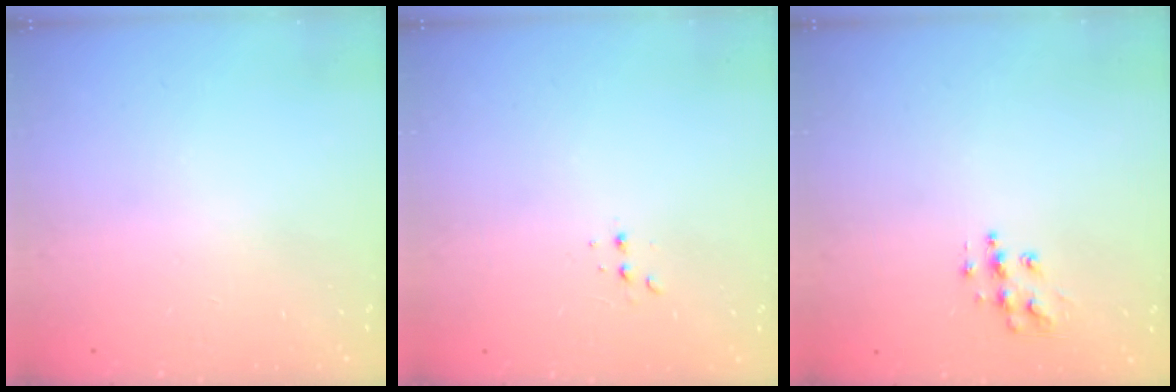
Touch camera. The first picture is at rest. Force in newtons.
{"total": 3.1, "press": 3.0, "slide": 0.6}
{"total": 8.6, "press": 8.6, "slide": 0.3}